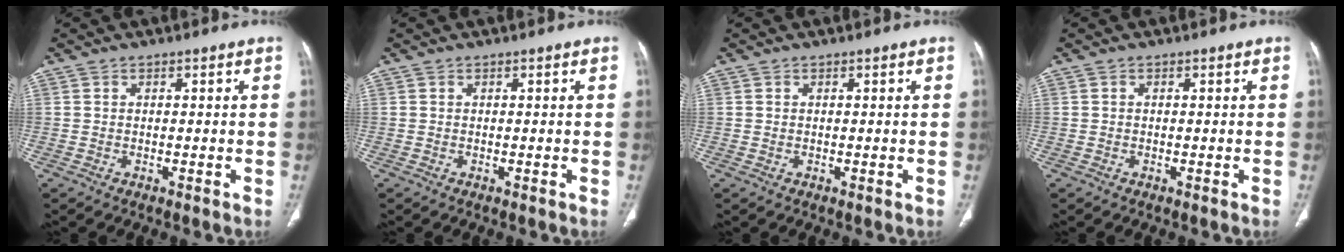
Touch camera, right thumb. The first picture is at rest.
{"total": 0.0}
{"total": 0.0}
{"total": 0.0}